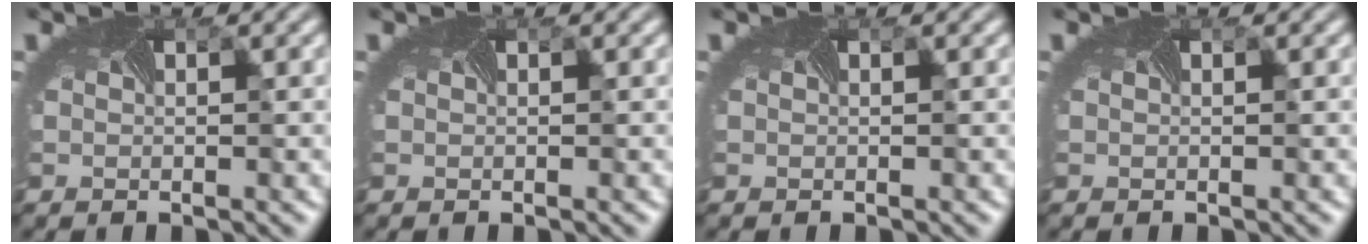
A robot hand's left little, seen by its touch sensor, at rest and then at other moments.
{"total": 0.0}
{"total": 0.0}
{"total": 0.0}